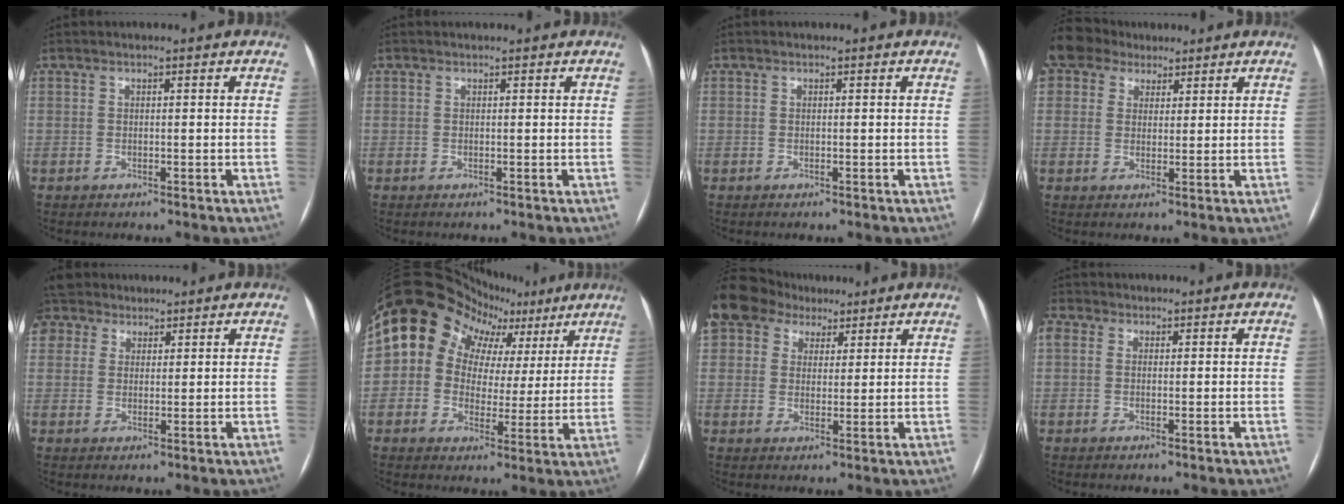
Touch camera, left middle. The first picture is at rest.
{"total": 1.1, "force": [1.0, 0.0, 0.3], "torque": [-0.007, 0.013, 0.014]}
{"total": 0.0}
{"total": 9.5, "force": [6.3, 6.7, 2.4], "torque": [-0.063, 0.043, 0.118]}
{"total": 7.6, "force": [5.0, 5.6, 1.3], "torque": [-0.039, 0.031, 0.100]}
{"total": 15.9, "force": [7.4, 12.4, 6.4], "torque": [-0.092, 0.068, 0.101]}
{"total": 18.1, "force": [10.6, 12.8, 7.1], "torque": [-0.212, 0.081, 0.194]}
{"total": 2.9, "force": [0.9, 2.1, 1.7], "torque": [-0.051, 0.020, 0.017]}